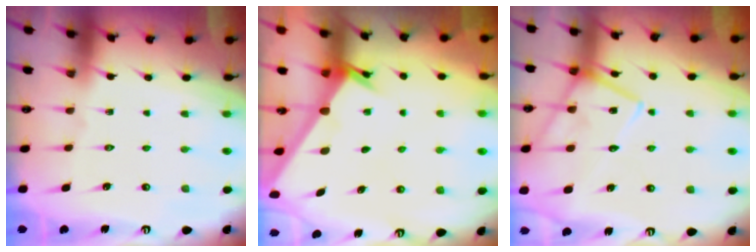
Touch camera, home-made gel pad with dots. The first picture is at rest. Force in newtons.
{"total": 2.3, "press": 2.3, "slide": 0.2}
{"total": 15.5, "press": 15.5, "slide": 1.1}